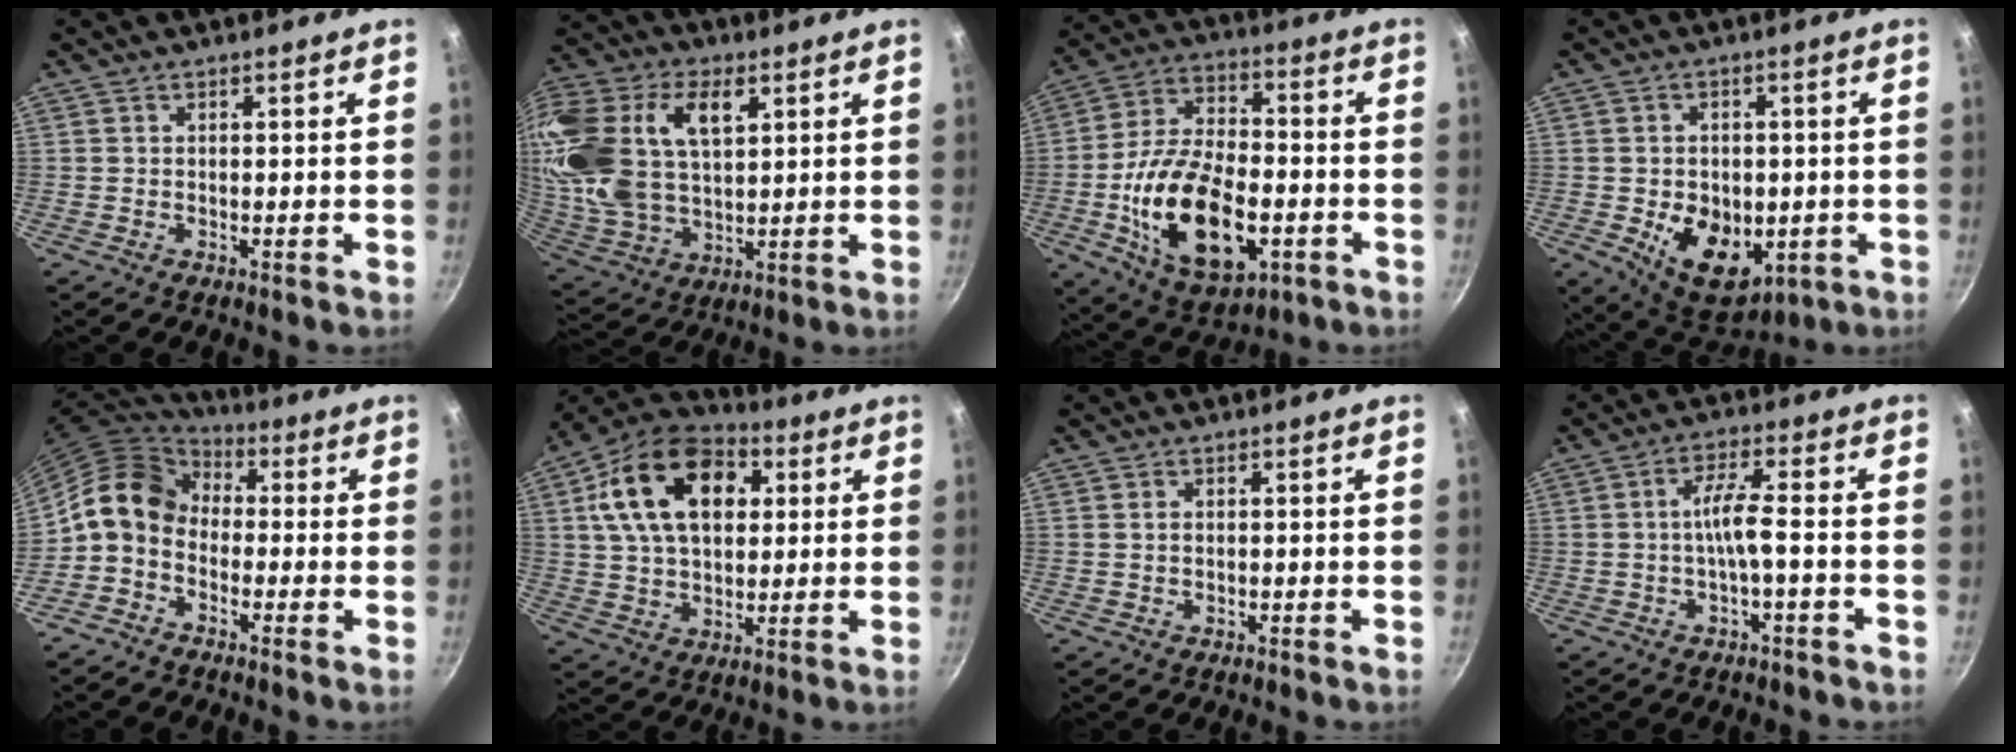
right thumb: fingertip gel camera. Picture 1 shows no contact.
{"total": 27.5, "force": [9.2, 17.3, 19.3], "torque": [-0.425, 0.018, 0.174]}
{"total": 21.7, "force": [-5.4, 11.9, 17.4], "torque": [-0.300, 0.022, -0.086]}
{"total": 13.3, "force": [-2.9, 9.2, 9.2], "torque": [-0.105, -0.012, -0.024]}
{"total": 10.8, "force": [-1.2, 8.4, 6.7], "torque": [-0.100, 0.044, -0.048]}
{"total": 21.5, "force": [6.2, 14.1, 15.1], "torque": [-0.239, 0.007, 0.095]}
{"total": 0.9, "force": [0.2, 0.7, 0.7], "torque": [-0.011, 0.003, 0.002]}
{"total": 5.2, "force": [-1.4, 0.6, 4.9], "torque": [-0.105, 0.021, -0.029]}